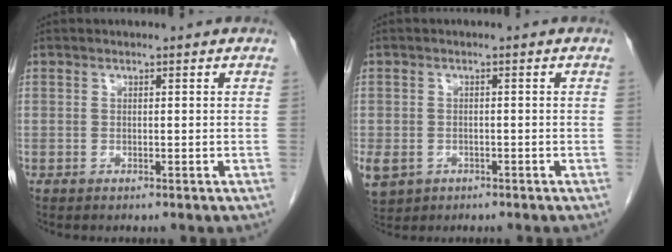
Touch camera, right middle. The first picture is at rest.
{"total": 7.3, "force": [-3.2, 5.9, 2.9], "torque": [-0.089, -0.005, -0.042]}